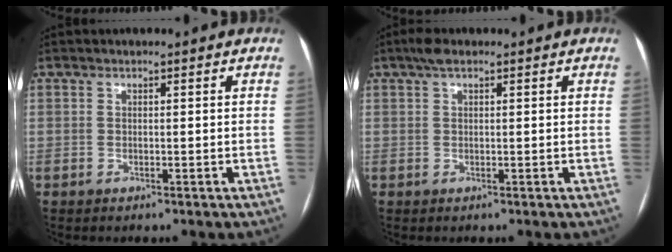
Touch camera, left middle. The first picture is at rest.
{"total": 2.3, "force": [1.4, 0.7, 1.6], "torque": [-0.034, 0.019, 0.027]}